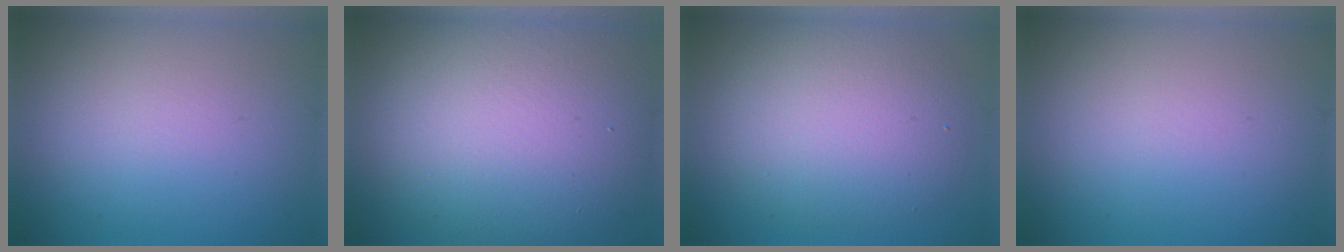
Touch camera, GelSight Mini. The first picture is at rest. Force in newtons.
{"total": 13.9, "press": 13.8, "slide": 0.9}
{"total": 6.7, "press": 6.7, "slide": 0.2}
{"total": 0.0}